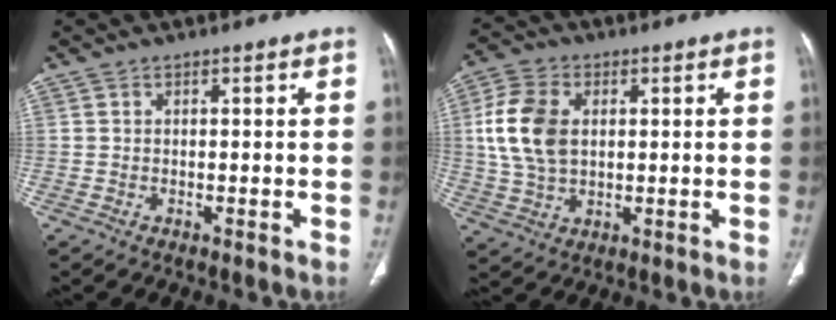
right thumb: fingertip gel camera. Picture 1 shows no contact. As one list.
[{"total": 11.5, "force": [1.8, 7.8, 8.3], "torque": [-0.161, 0.003, 0.037]}]